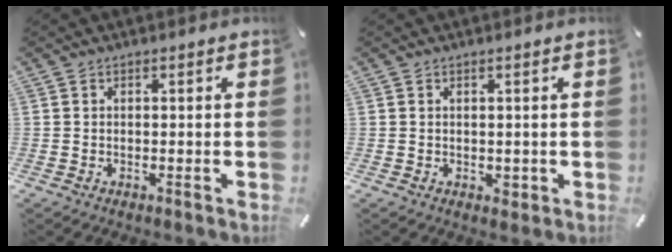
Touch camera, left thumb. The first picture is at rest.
{"total": 1.6, "force": [0.1, 1.2, 1.1], "torque": [-0.012, -0.001, 0.000]}